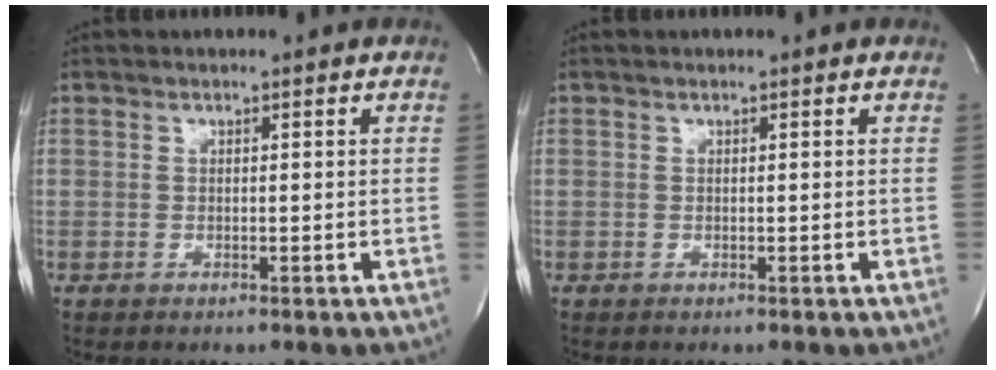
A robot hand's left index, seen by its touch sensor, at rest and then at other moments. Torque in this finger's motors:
{"motor_torque": [0.11, -0.01, 0.01, 0.02]}